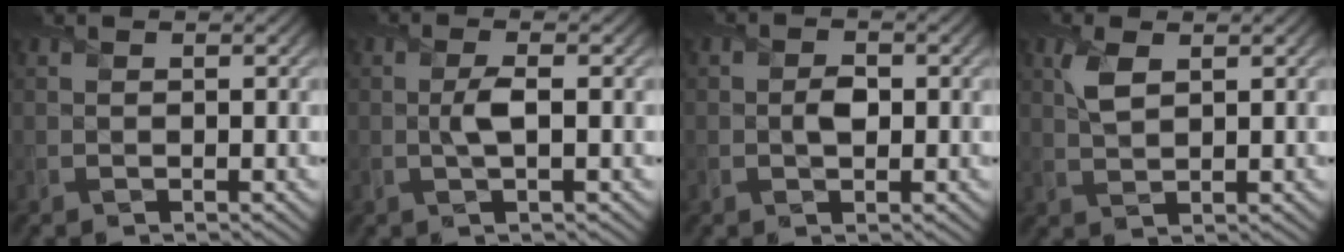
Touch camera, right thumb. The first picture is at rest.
{"total": 2.1, "force": [0.0, 0.3, 2.1], "torque": [-0.046, 0.007, -0.003]}
{"total": 1.8, "force": [-0.1, 1.2, 1.4], "torque": [-0.027, 0.003, -0.004]}
{"total": 3.1, "force": [1.3, 1.4, 2.4], "torque": [-0.062, 0.001, 0.030]}